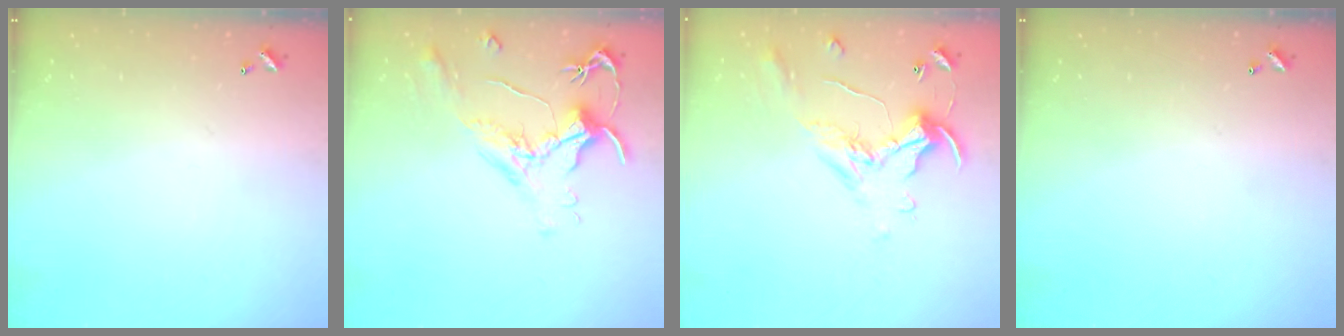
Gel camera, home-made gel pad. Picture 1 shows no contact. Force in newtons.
{"total": 1.6, "press": 1.5, "slide": 0.7}
{"total": 1.1, "press": 0.8, "slide": 0.9}
{"total": 0.0}